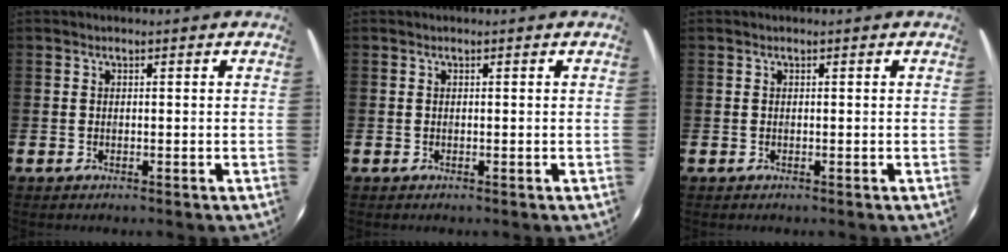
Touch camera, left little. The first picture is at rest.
{"total": 0.0}
{"total": 0.0}